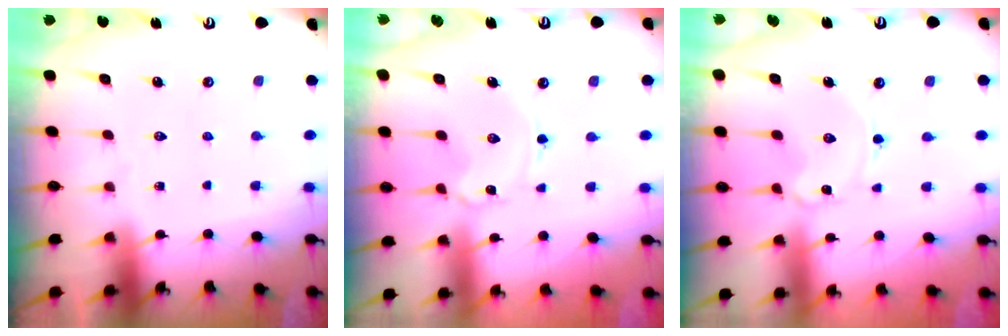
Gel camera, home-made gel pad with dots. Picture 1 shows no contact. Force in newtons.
{"total": 1.6, "press": 1.6, "slide": 0.2}
{"total": 1.6, "press": 1.5, "slide": 0.1}